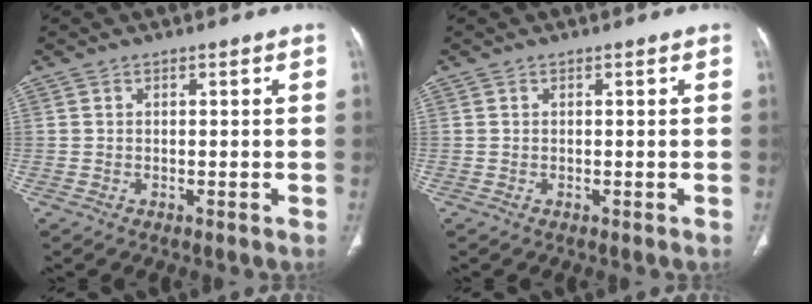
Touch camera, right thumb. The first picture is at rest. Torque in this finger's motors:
{"motor_torque": [0.00, 0.00, -0.01, -0.01, 0.00]}